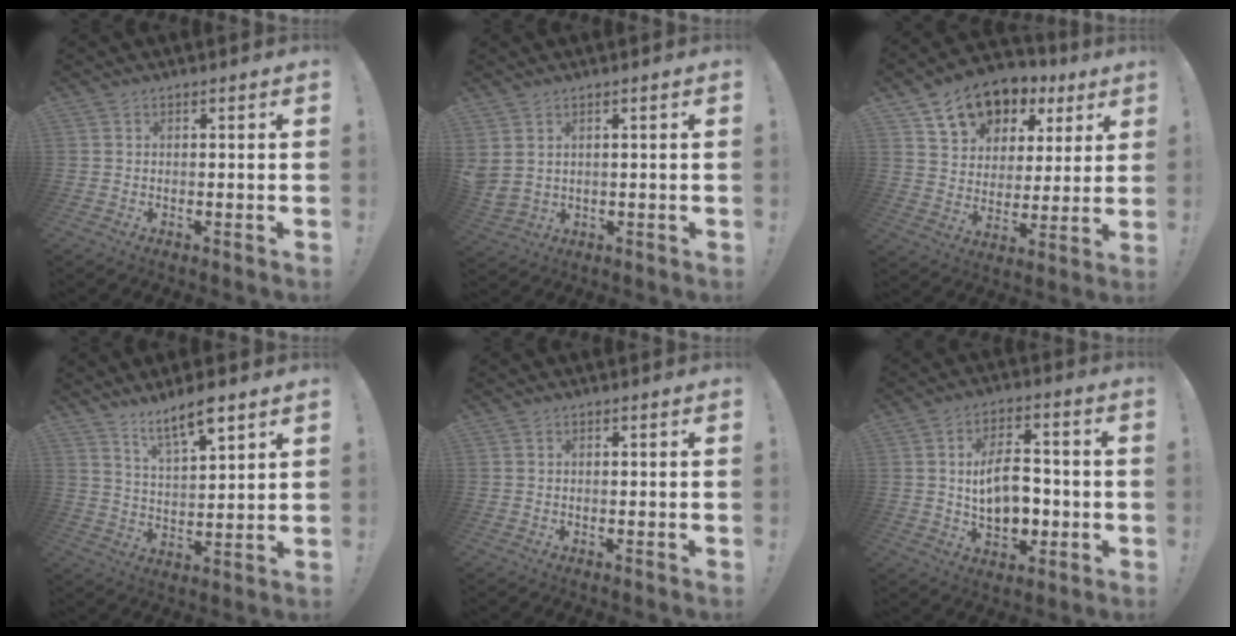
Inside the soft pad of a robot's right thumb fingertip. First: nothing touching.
{"total": 3.5, "force": [1.9, 1.6, 2.4], "torque": [-0.050, -0.005, 0.041]}
{"total": 14.0, "force": [8.4, 9.6, 5.7], "torque": [-0.084, -0.047, 0.158]}
{"total": 9.6, "force": [7.3, 2.1, 5.9], "torque": [-0.089, -0.047, 0.125]}
{"total": 0.0}
{"total": 13.2, "force": [-0.6, 8.7, 9.9], "torque": [-0.162, 0.005, -0.013]}